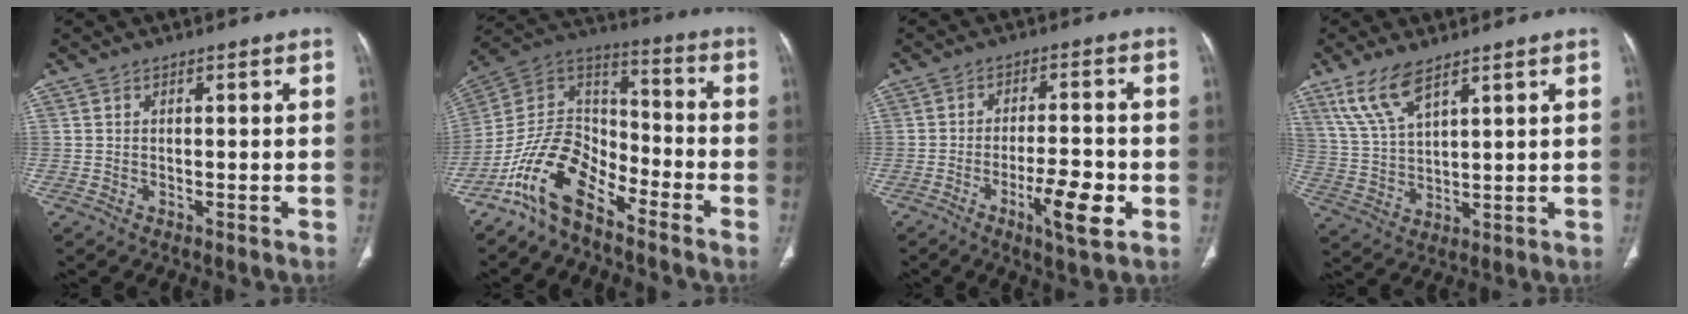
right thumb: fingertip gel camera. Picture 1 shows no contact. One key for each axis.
{"total": 13.8, "fx": -9.5, "fy": 6.6, "fz": 7.5, "tx": -0.122, "ty": 0.087, "tz": -0.194}
{"total": 8.8, "fx": -3.4, "fy": 2.1, "fz": 7.8, "tx": -0.126, "ty": 0.010, "tz": -0.052}
{"total": 8.7, "fx": 6.0, "fy": 2.8, "fz": 5.7, "tx": -0.117, "ty": -0.020, "tz": 0.133}